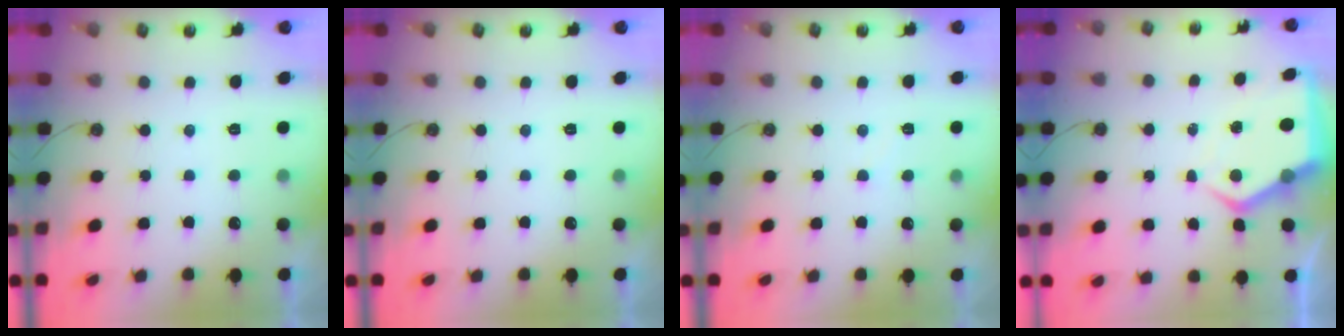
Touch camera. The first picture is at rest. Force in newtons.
{"total": 0.0}
{"total": 2.9, "press": 2.9, "slide": 0.4}
{"total": 7.1, "press": 7.1, "slide": 0.6}